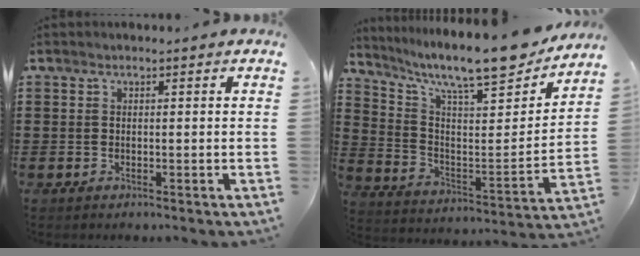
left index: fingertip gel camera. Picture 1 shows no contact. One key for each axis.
{"total": 11.4, "fx": 9.6, "fy": 1.6, "fz": 6.0, "tx": -0.123, "ty": -0.075, "tz": 0.153}